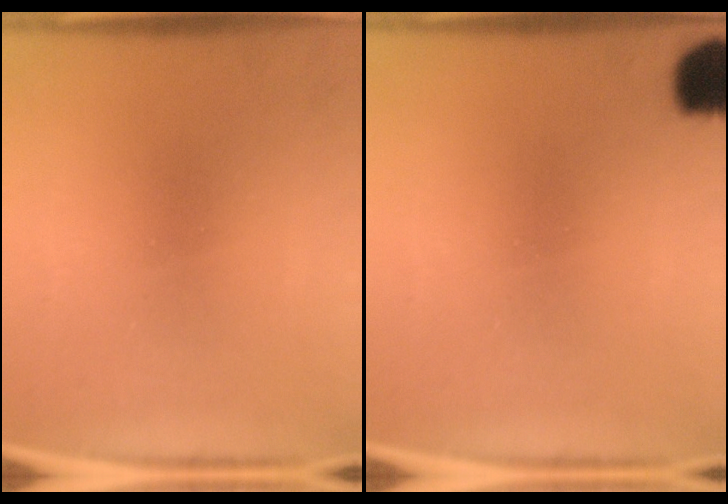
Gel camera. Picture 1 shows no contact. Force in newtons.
{"total": 7.2}